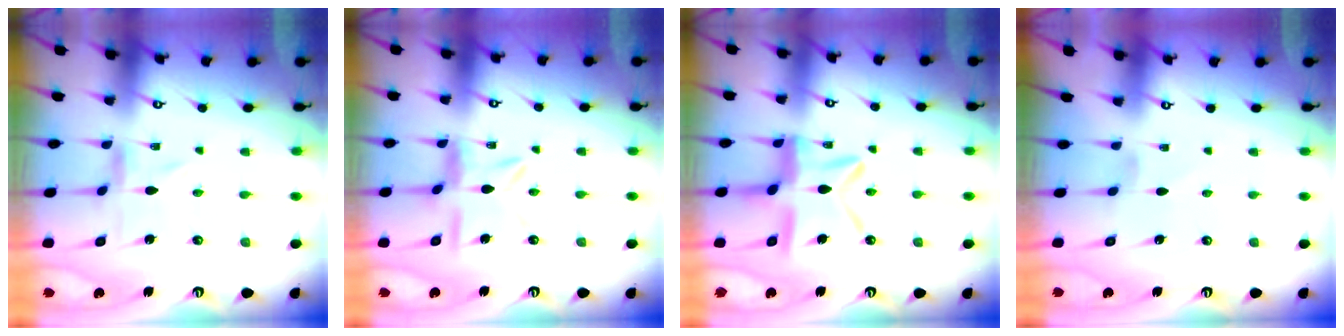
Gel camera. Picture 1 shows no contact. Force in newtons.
{"total": 6.9, "press": 6.9, "slide": 0.6}
{"total": 11.8, "press": 11.8, "slide": 1.1}
{"total": 0.0}